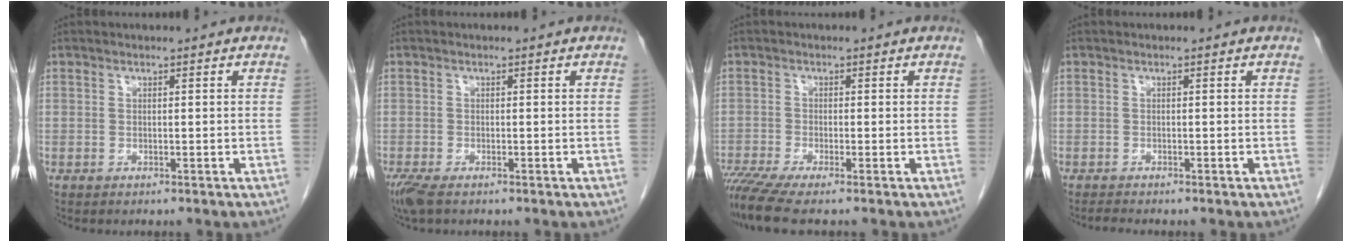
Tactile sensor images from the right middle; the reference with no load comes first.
{"total": 3.2, "force": [-2.3, 1.0, 2.1], "torque": [-0.049, -0.012, -0.040]}
{"total": 5.7, "force": [-4.5, -0.2, 3.5], "torque": [-0.067, -0.016, -0.082]}
{"total": 0.7, "force": [-0.6, -0.3, 0.0], "torque": [-0.011, -0.007, -0.012]}